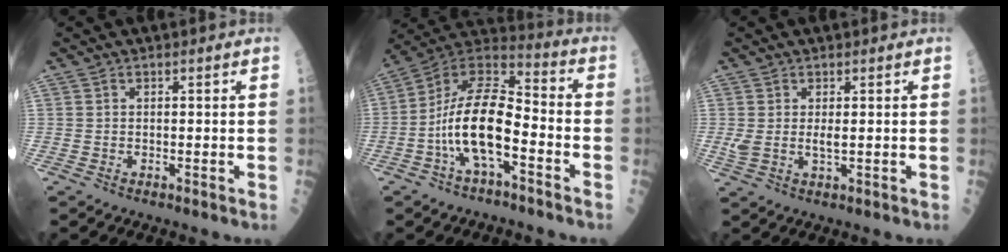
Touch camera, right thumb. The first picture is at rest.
{"total": 15.5, "force": [-4.4, 6.3, 13.5], "torque": [-0.250, 0.059, -0.084]}
{"total": 3.2, "force": [0.4, 1.1, 2.9], "torque": [-0.066, 0.000, 0.015]}